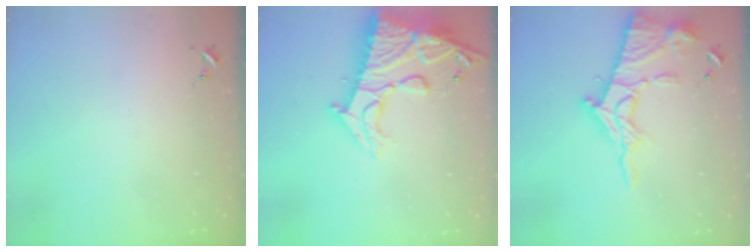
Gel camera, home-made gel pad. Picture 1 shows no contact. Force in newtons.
{"total": 22.6, "press": 22.5, "slide": 2.2}
{"total": 17.7, "press": 17.7, "slide": 1.6}